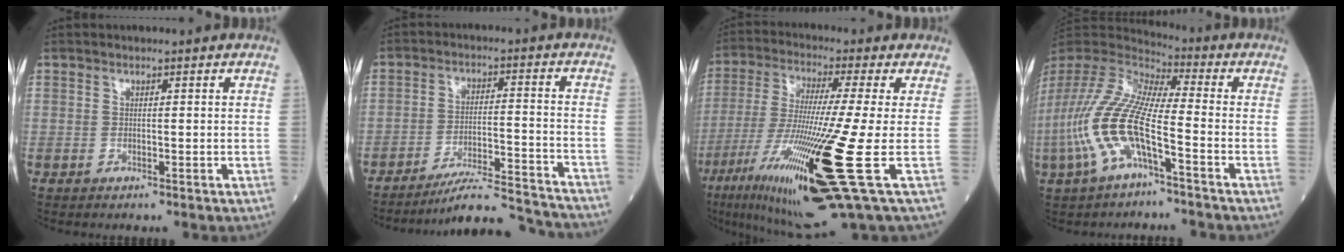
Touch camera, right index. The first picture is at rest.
{"total": 15.7, "force": [-15.1, -0.4, 4.3], "torque": [-0.062, -0.003, -0.219]}
{"total": 20.5, "force": [-7.8, -1.0, 19.0], "torque": [-0.354, -0.059, -0.148]}
{"total": 17.5, "force": [-6.0, 4.0, 16.0], "torque": [-0.366, -0.005, -0.114]}